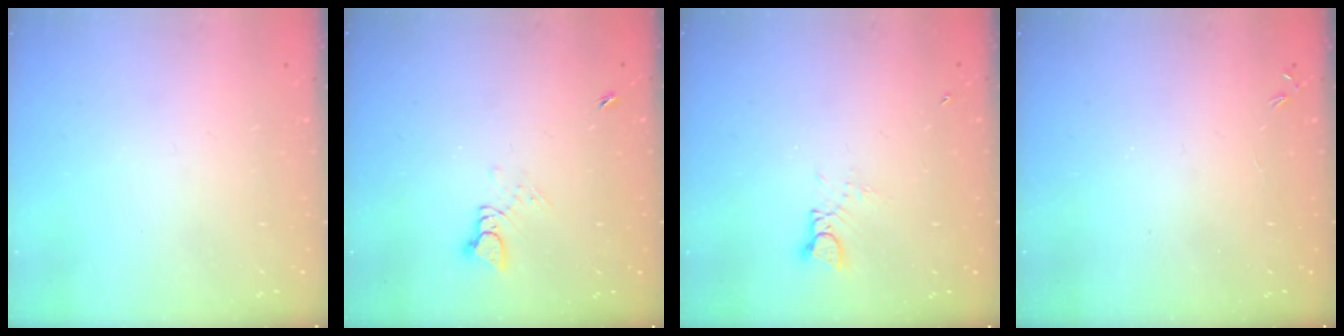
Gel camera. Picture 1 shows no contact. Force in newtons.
{"total": 3.5, "press": 3.5, "slide": 0.3}
{"total": 2.7, "press": 2.7, "slide": 0.2}
{"total": 0.0}